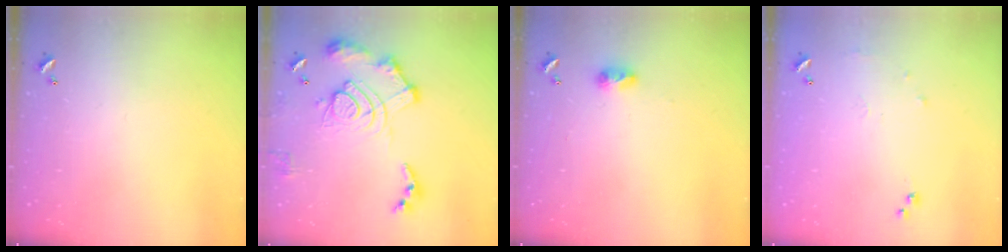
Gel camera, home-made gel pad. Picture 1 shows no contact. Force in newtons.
{"total": 16.1, "press": 16.0, "slide": 2.0}
{"total": 4.1, "press": 4.1, "slide": 0.5}
{"total": 6.0, "press": 5.9, "slide": 1.0}